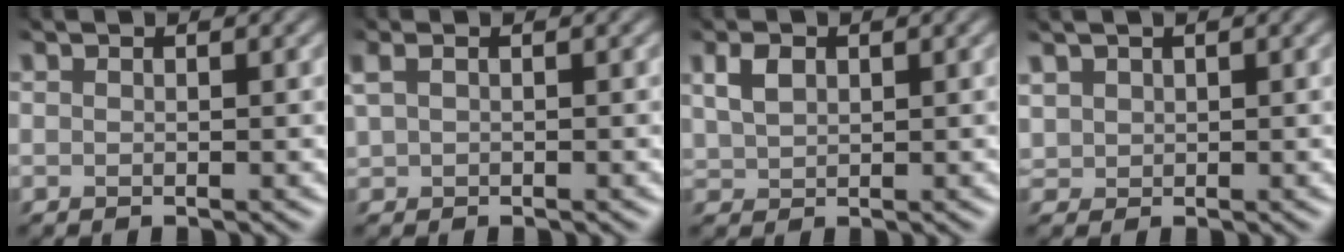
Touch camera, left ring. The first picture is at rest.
{"total": 1.0, "force": [0.4, 0.4, 0.8], "torque": [-0.026, 0.003, 0.021]}
{"total": 1.2, "force": [0.4, 0.9, 0.7], "torque": [-0.028, 0.003, 0.020]}
{"total": 1.0, "force": [0.9, 0.5, 0.0], "torque": [-0.011, 0.007, 0.030]}